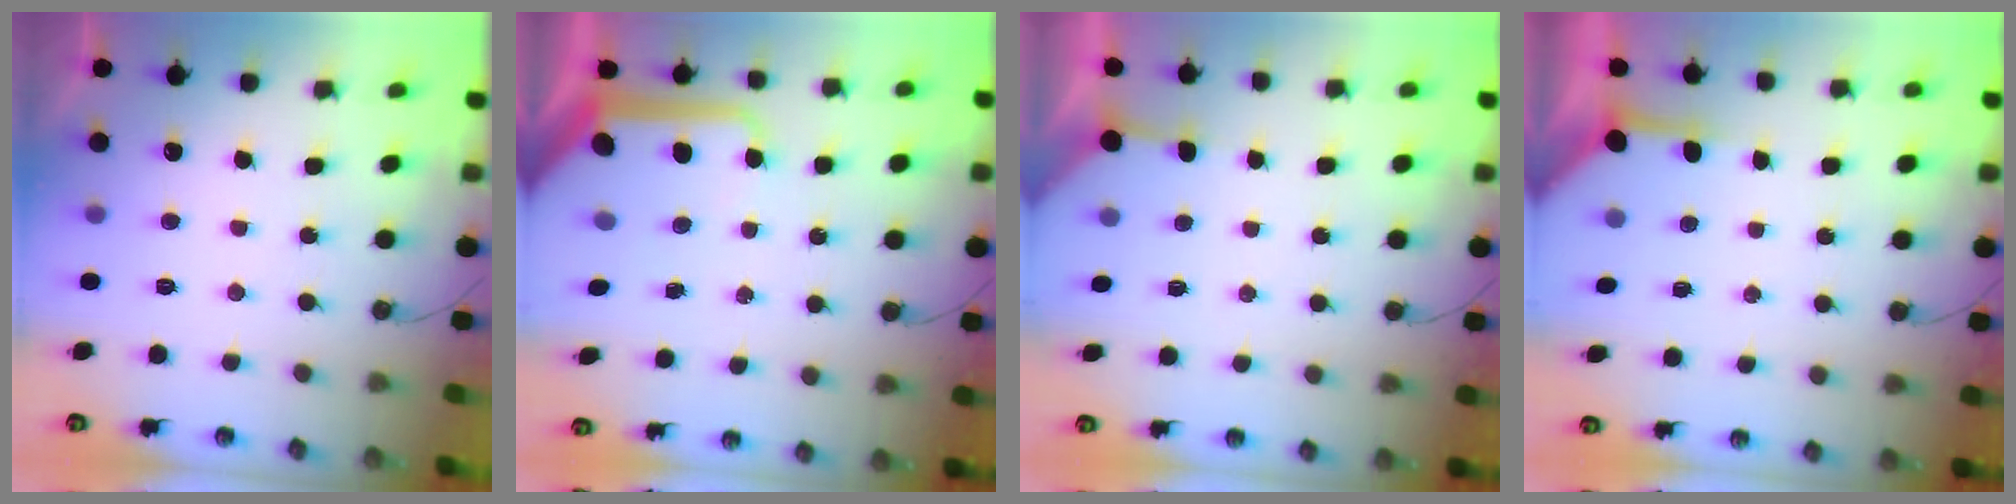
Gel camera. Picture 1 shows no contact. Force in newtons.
{"total": 11.9, "press": 11.9, "slide": 1.4}
{"total": 2.4, "press": 2.3, "slide": 0.3}
{"total": 3.8, "press": 3.7, "slide": 0.4}